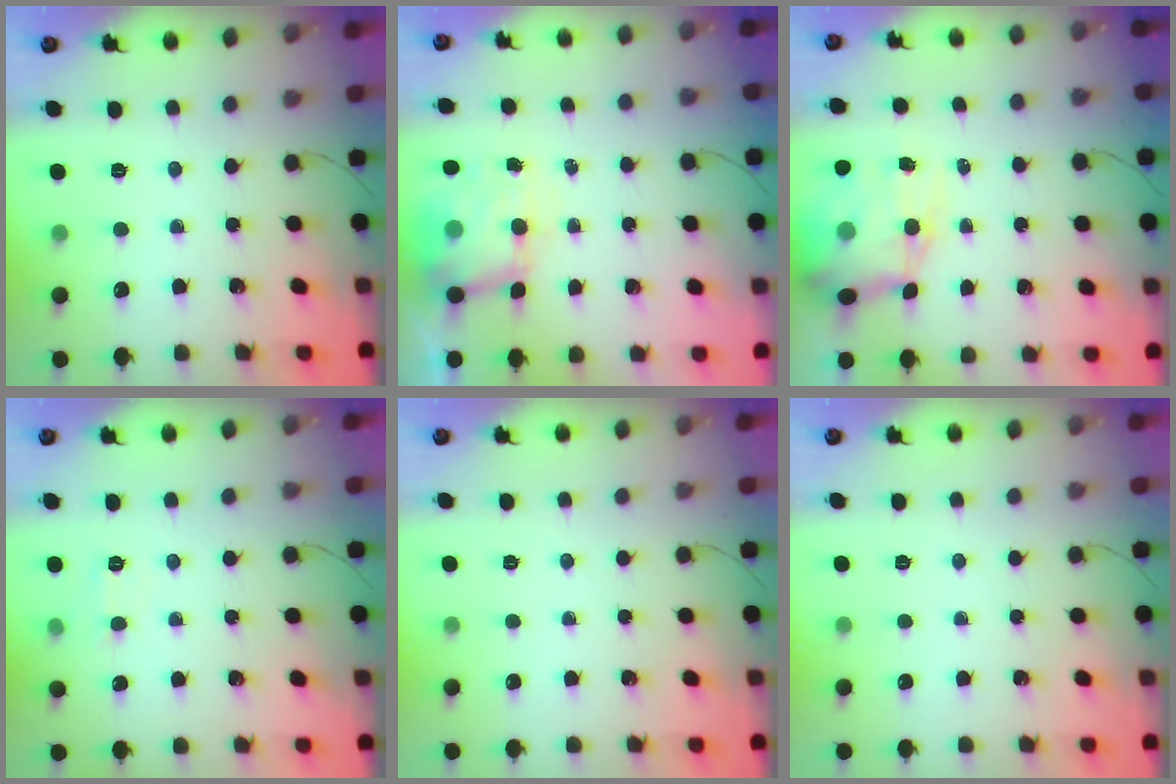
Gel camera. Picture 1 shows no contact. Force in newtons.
{"total": 7.7, "press": 7.4, "slide": 1.8}
{"total": 13.9, "press": 13.6, "slide": 3.2}
{"total": 5.0, "press": 4.9, "slide": 1.1}
{"total": 0.0}
{"total": 0.0}